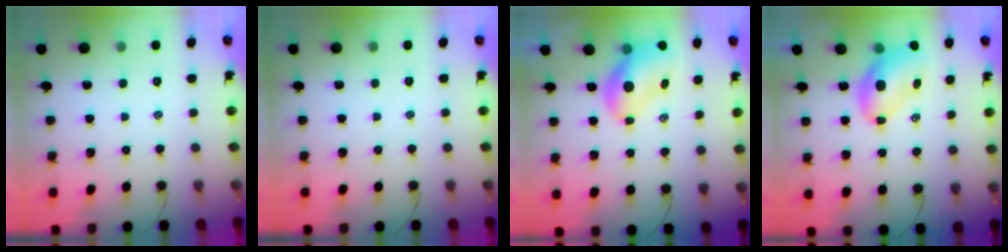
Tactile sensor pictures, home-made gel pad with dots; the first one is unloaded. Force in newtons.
{"total": 0.0}
{"total": 7.7, "press": 7.4, "slide": 2.1}
{"total": 7.9, "press": 7.7, "slide": 1.7}